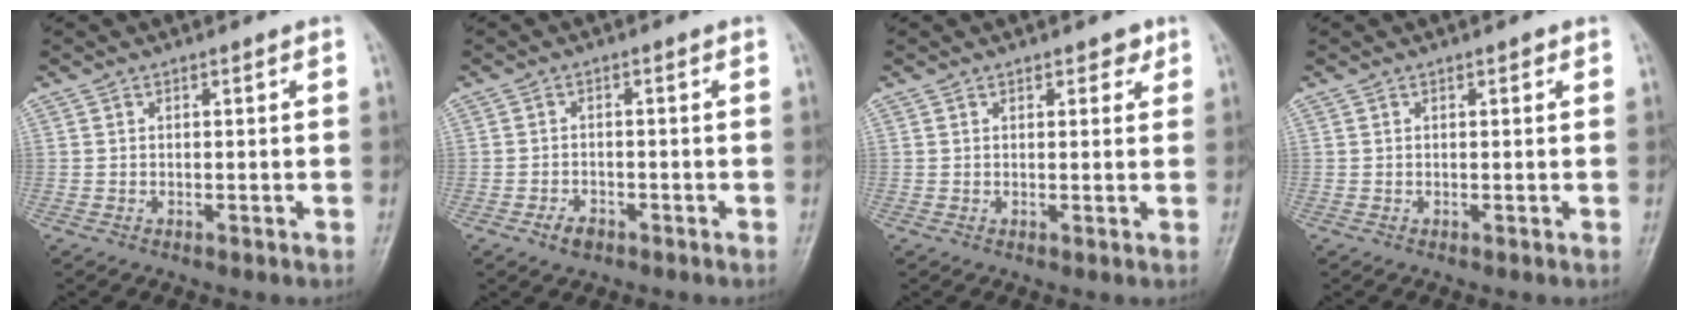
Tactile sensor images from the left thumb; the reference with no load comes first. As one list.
[{"total": 2.7, "force": [-1.6, 1.7, 1.4], "torque": [-0.022, 0.008, -0.024]}, {"total": 2.0, "force": [1.3, 1.2, 1.0], "torque": [0.003, -0.005, 0.014]}, {"total": 0.6, "force": [0.4, 0.3, 0.4], "torque": [-0.004, -0.001, 0.002]}]